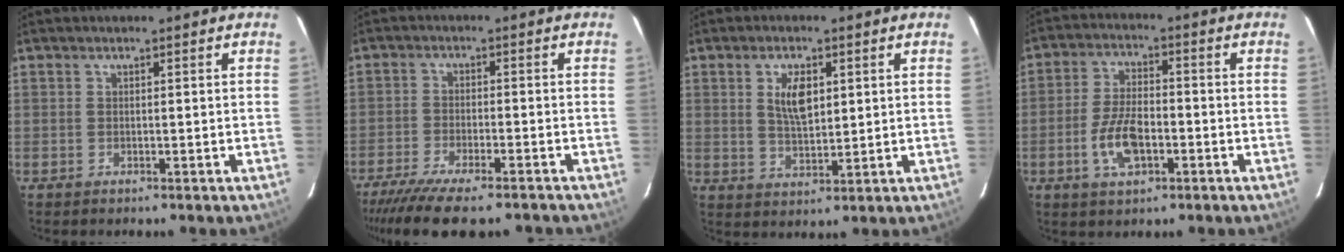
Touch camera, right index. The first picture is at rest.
{"total": 14.0, "force": [-11.8, 2.8, 7.1], "torque": [-0.155, -0.038, -0.188]}
{"total": 6.2, "force": [1.9, 3.0, 5.1], "torque": [-0.090, 0.002, 0.039]}
{"total": 8.6, "force": [-3.0, 4.1, 6.9], "torque": [-0.145, 0.001, -0.051]}